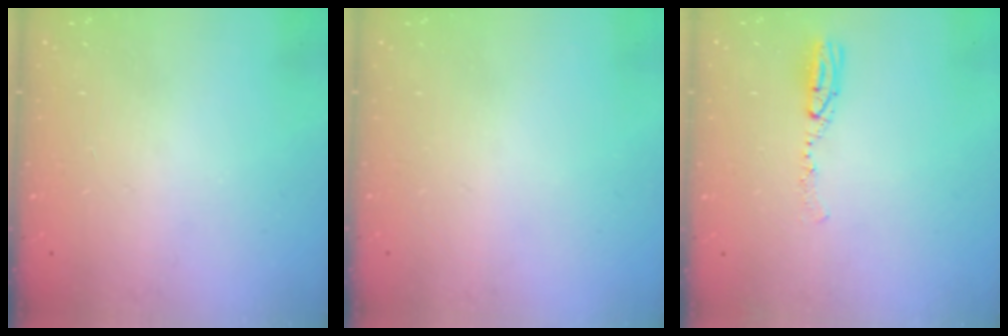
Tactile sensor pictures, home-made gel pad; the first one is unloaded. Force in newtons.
{"total": 0.0}
{"total": 6.3, "press": 6.0, "slide": 1.7}